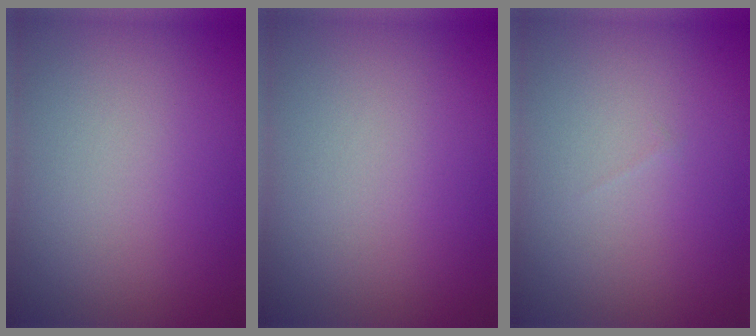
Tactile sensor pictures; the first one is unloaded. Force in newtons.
{"total": 0.0}
{"total": 0.0}